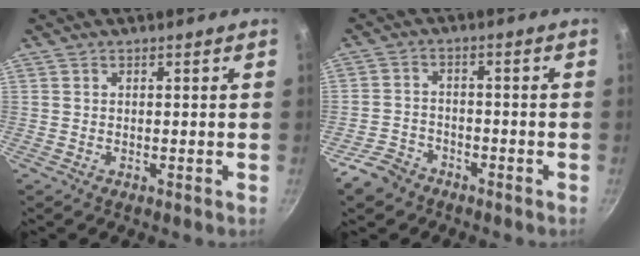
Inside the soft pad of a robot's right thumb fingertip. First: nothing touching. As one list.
[{"total": 5.7, "force": [-4.1, 3.7, 1.6], "torque": [-0.025, 0.039, -0.074]}]